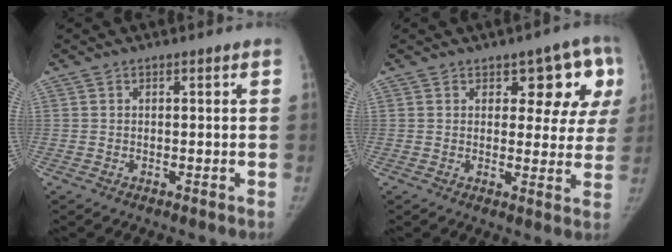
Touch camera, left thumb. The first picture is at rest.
{"total": 9.0, "force": [3.6, 5.0, 6.6], "torque": [-0.025, -0.010, 0.037]}